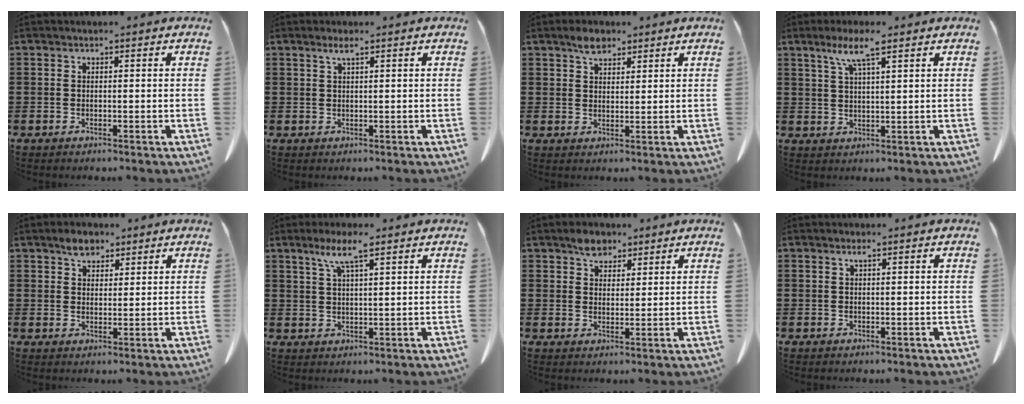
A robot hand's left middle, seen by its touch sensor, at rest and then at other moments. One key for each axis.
{"total": 1.6, "fx": 0.9, "fy": 0.1, "fz": 1.3, "tx": -0.028, "ty": 0.001, "tz": 0.016}
{"total": 3.3, "fx": 2.4, "fy": 1.4, "fz": 1.7, "tx": -0.031, "ty": 0.000, "tz": 0.043}
{"total": 5.8, "fx": 3.7, "fy": 0.8, "fz": 4.5, "tx": -0.097, "ty": 0.003, "tz": 0.063}
{"total": 3.5, "fx": 2.7, "fy": 1.7, "fz": 1.4, "tx": -0.026, "ty": 0.004, "tz": 0.049}
{"total": 5.5, "fx": 3.5, "fy": 0.7, "fz": 4.2, "tx": -0.092, "ty": 0.002, "tz": 0.059}
{"total": 4.0, "fx": 3.0, "fy": 2.1, "fz": 1.4, "tx": -0.029, "ty": 0.005, "tz": 0.056}
{"total": 0.8, "fx": 0.4, "fy": 0.0, "fz": 0.7, "tx": -0.014, "ty": -0.001, "tz": 0.008}